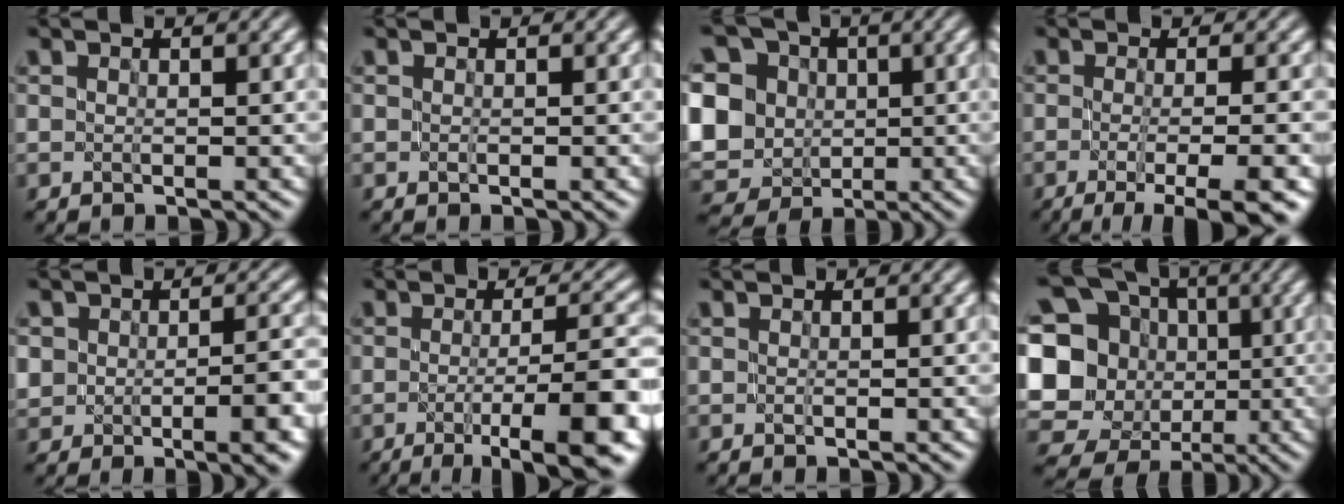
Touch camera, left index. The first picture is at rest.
{"total": 0.0}
{"total": 14.7, "force": [1.9, 13.0, 6.6], "torque": [-0.176, 0.020, 0.008]}
{"total": 8.4, "force": [-3.7, 2.5, 7.2], "torque": [-0.073, -0.013, -0.047]}
{"total": 5.7, "force": [-1.6, 3.3, 4.3], "torque": [-0.056, -0.009, -0.021]}
{"total": 10.5, "force": [-4.1, 2.4, 9.4], "torque": [-0.117, -0.002, -0.055]}
{"total": 0.0}
{"total": 18.7, "force": [-0.5, 17.6, 6.3], "torque": [-0.188, 0.009, -0.036]}